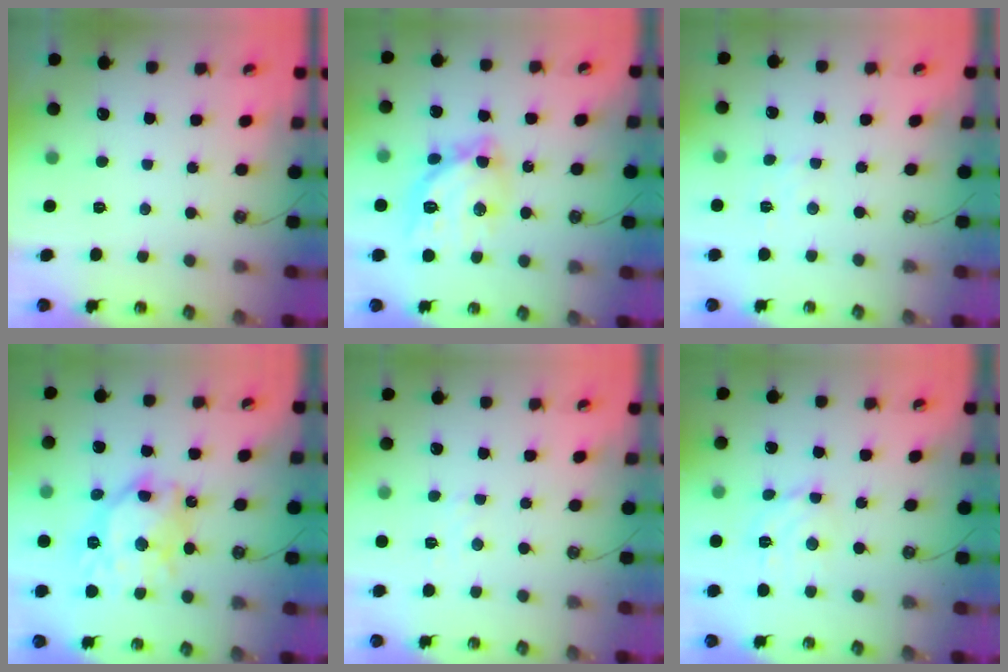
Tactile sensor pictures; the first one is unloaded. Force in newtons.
{"total": 14.0, "press": 13.9, "slide": 1.3}
{"total": 1.6, "press": 1.5, "slide": 0.4}
{"total": 15.7, "press": 15.6, "slide": 1.6}
{"total": 3.4, "press": 3.3, "slide": 0.5}
{"total": 6.6, "press": 6.5, "slide": 0.7}